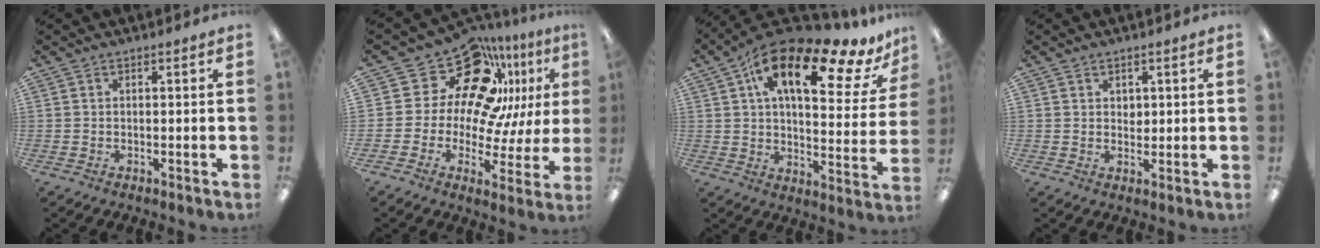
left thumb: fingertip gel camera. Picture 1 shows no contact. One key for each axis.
{"total": 20.9, "fx": 12.0, "fy": 12.5, "fz": 11.7, "tx": -0.202, "ty": -0.081, "tz": 0.214}
{"total": 19.9, "fx": 11.5, "fy": 7.5, "fz": 14.4, "tx": -0.230, "ty": -0.056, "tz": 0.182}
{"total": 2.0, "fx": 1.2, "fy": 1.4, "fz": 0.8, "tx": -0.009, "ty": 0.000, "tz": 0.020}